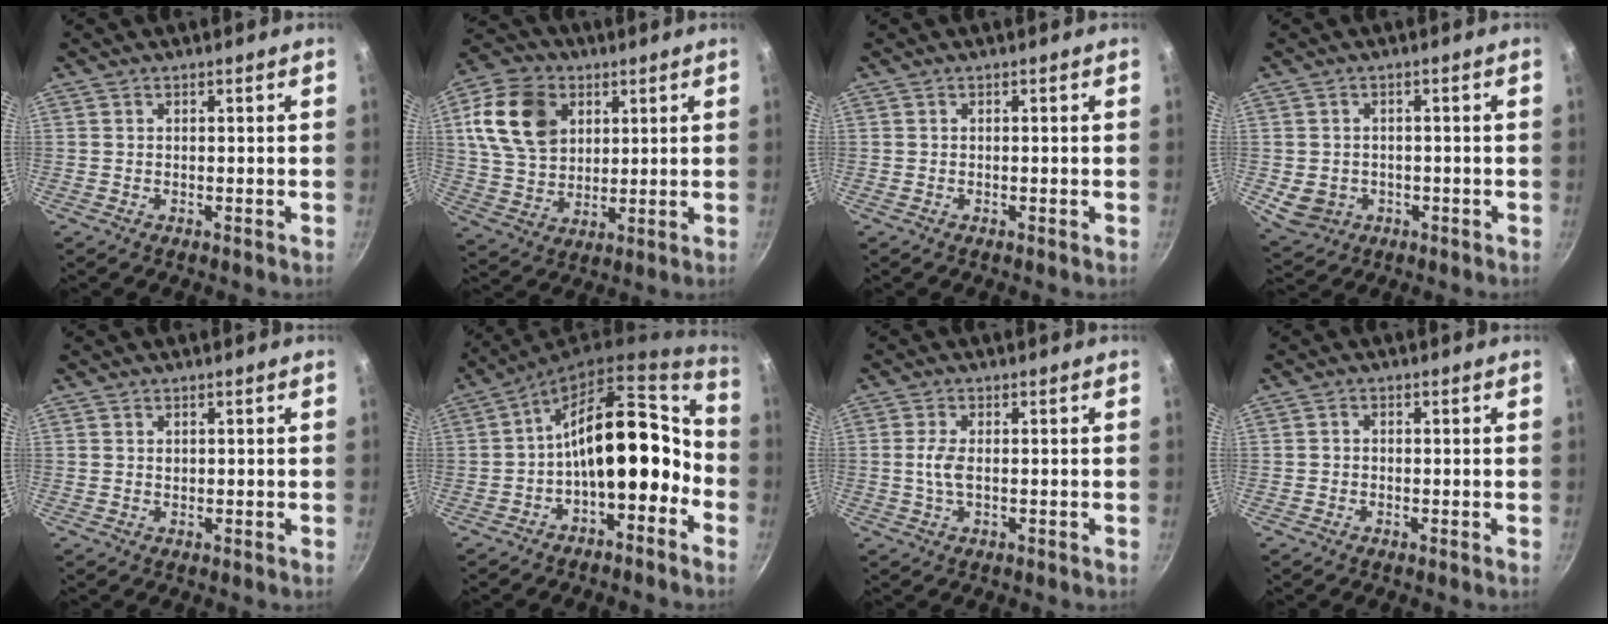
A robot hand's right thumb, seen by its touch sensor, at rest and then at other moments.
{"total": 15.6, "force": [5.0, 11.5, 9.3], "torque": [-0.154, -0.006, 0.092]}
{"total": 0.0}
{"total": 6.0, "force": [-1.3, 5.1, 2.8], "torque": [-0.039, 0.011, -0.004]}
{"total": 0.8, "force": [0.3, 0.6, 0.4], "torque": [-0.005, 0.002, 0.006]}
{"total": 14.3, "force": [-4.0, 7.5, 11.4], "torque": [-0.115, 0.075, -0.061]}
{"total": 3.5, "force": [-0.1, 1.6, 3.1], "torque": [-0.072, 0.001, -0.004]}
{"total": 0.9, "force": [-0.4, 0.7, 0.4], "torque": [-0.008, 0.004, -0.007]}